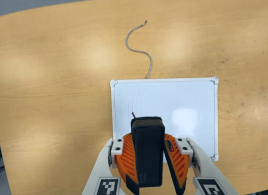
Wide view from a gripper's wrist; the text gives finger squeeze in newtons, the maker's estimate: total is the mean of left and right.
{"total": 9.0, "left": 9.3, "right": 8.7}